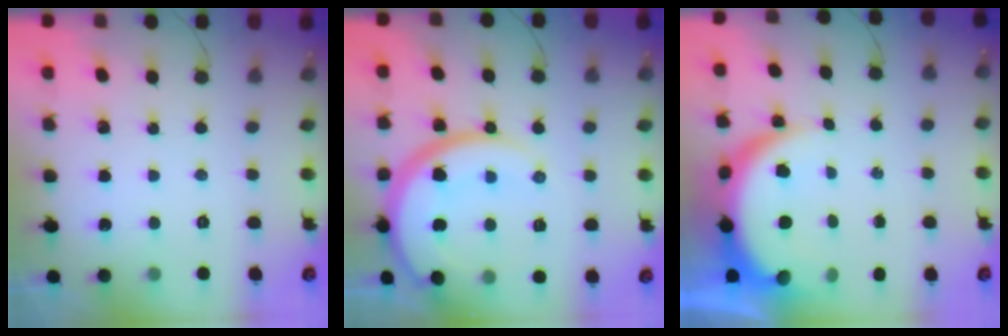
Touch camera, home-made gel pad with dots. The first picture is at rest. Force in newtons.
{"total": 16.5, "press": 16.4, "slide": 1.5}
{"total": 10.0, "press": 10.0, "slide": 1.1}